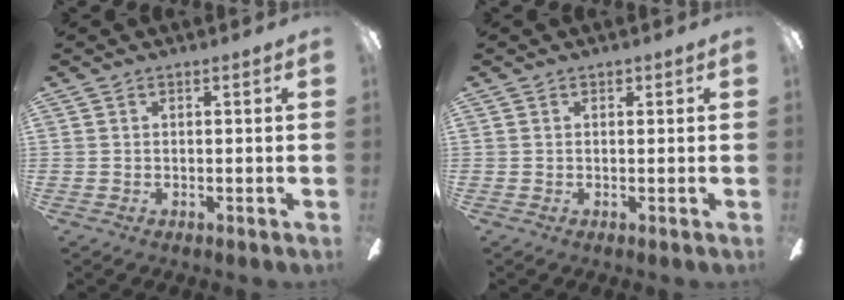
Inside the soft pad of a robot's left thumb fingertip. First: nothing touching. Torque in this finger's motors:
{"motor_torque": [0.12, 0.03, 0.31, -0.38, 0.00]}